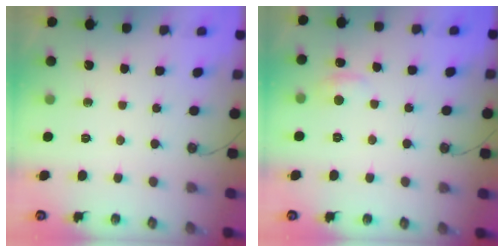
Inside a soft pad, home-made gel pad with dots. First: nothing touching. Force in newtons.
{"total": 1.3, "press": 1.0, "slide": 0.7}